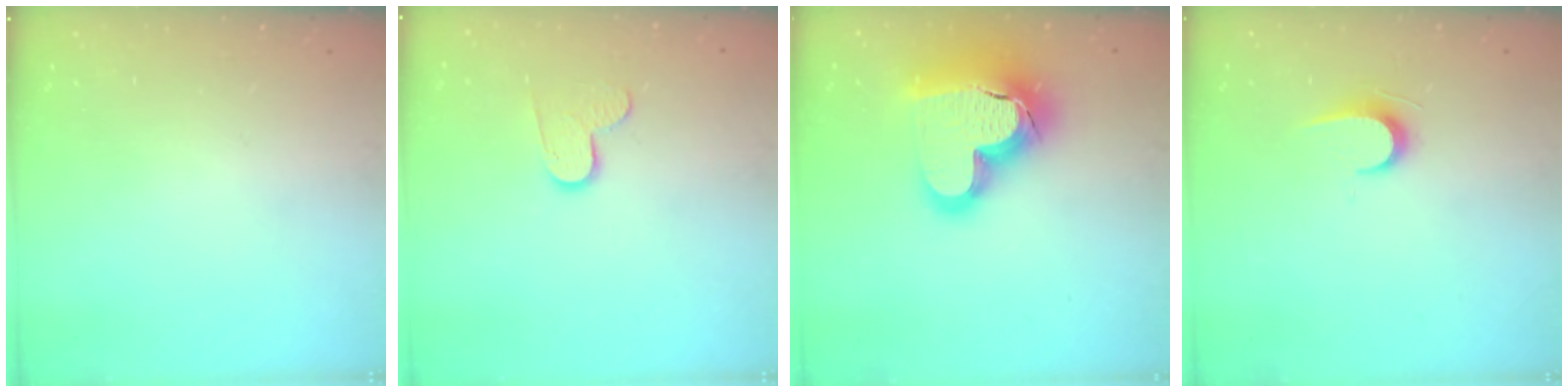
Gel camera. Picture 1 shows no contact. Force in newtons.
{"total": 7.1, "press": 7.1, "slide": 0.5}
{"total": 22.8, "press": 22.6, "slide": 2.2}
{"total": 6.1, "press": 6.0, "slide": 0.6}